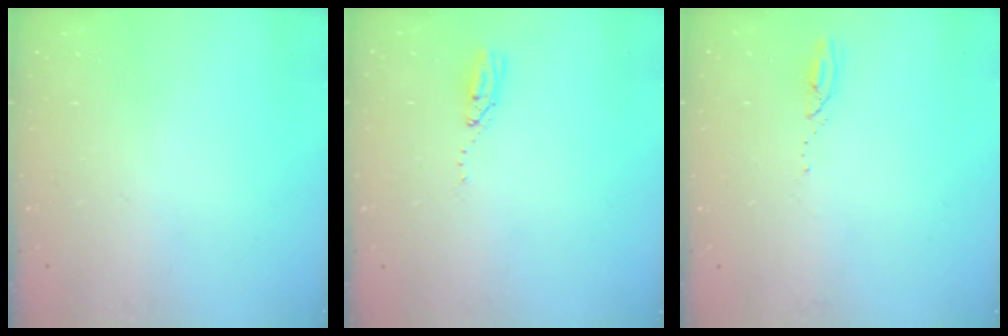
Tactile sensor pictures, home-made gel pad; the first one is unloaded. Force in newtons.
{"total": 3.8, "press": 3.8, "slide": 0.2}
{"total": 2.3, "press": 2.3, "slide": 0.3}